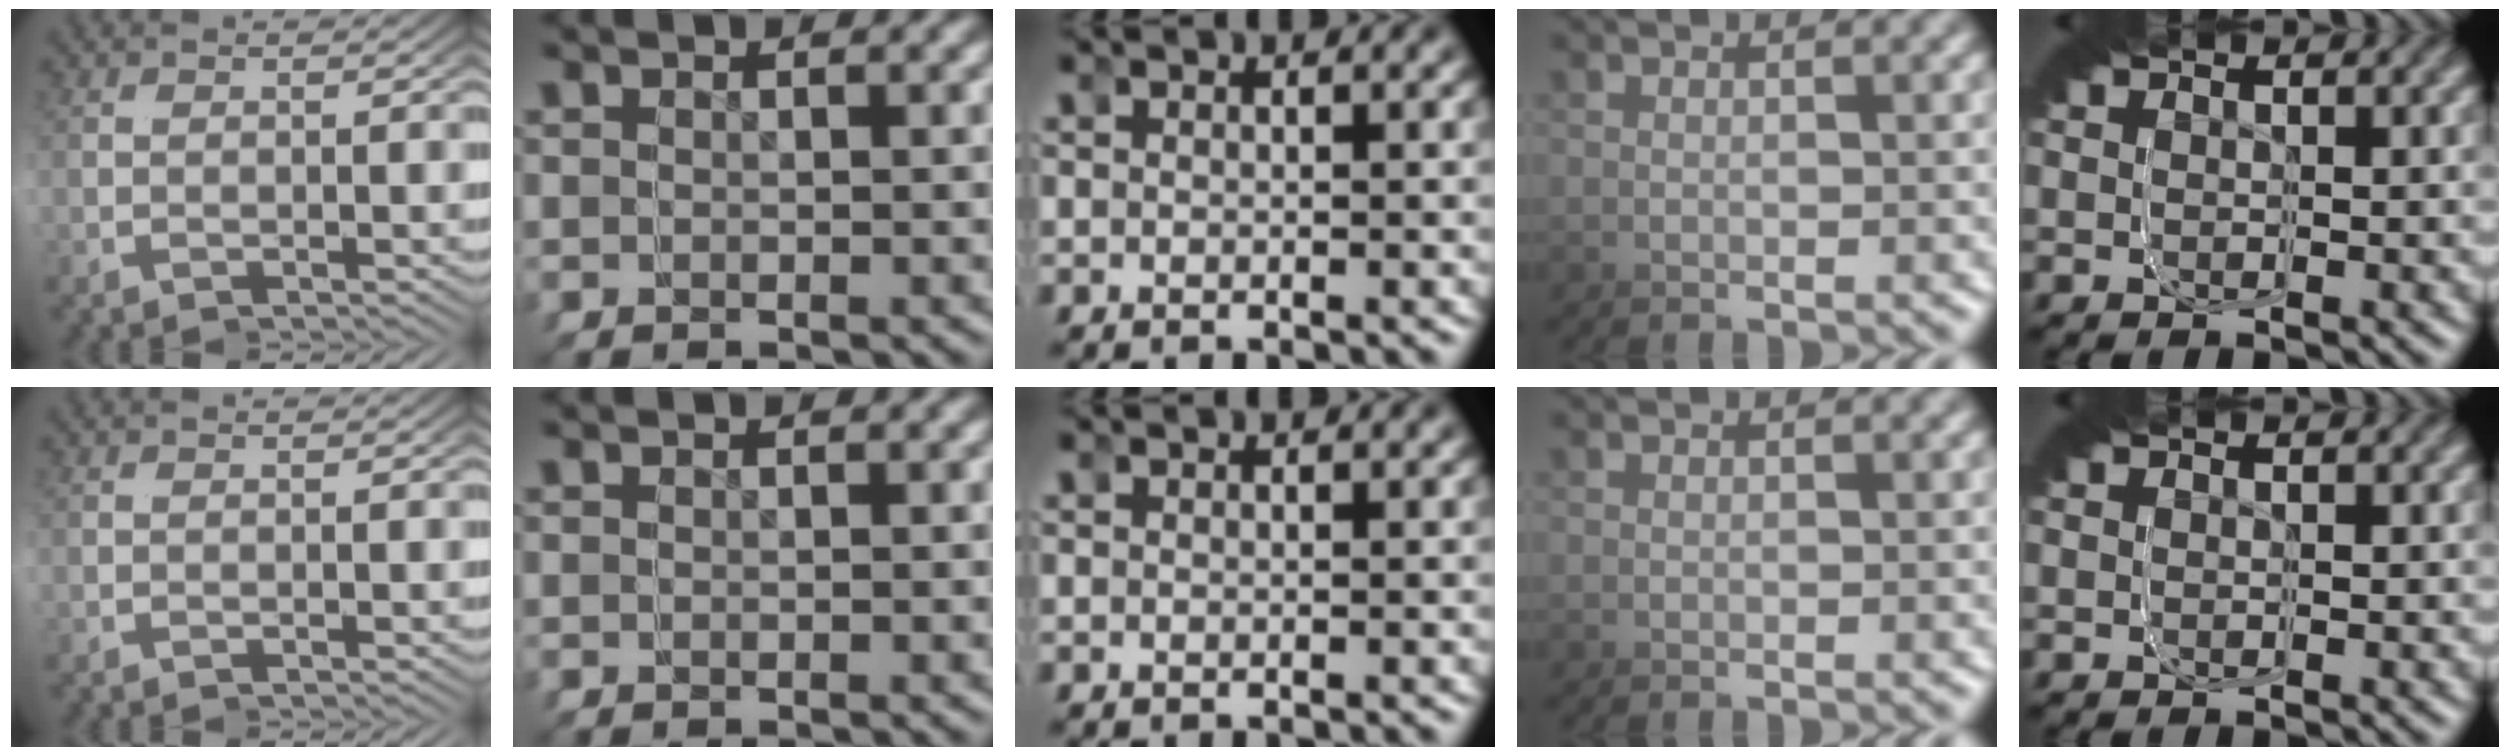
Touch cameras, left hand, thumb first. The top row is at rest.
{}